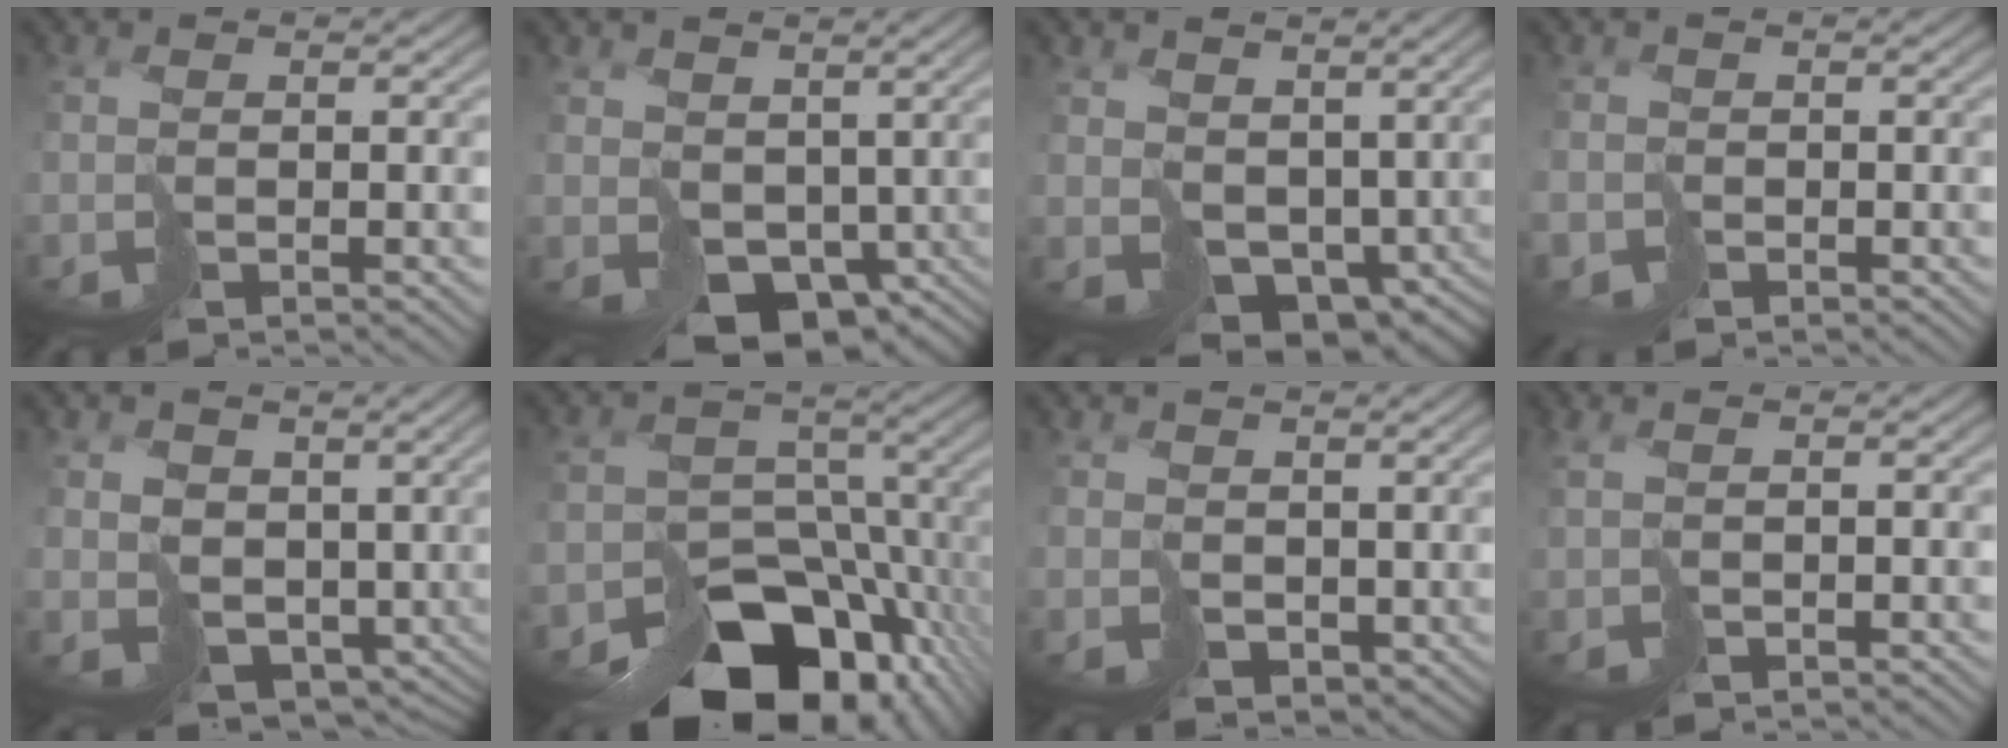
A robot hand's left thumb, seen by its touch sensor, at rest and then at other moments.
{"total": 7.9, "force": [-0.3, 6.1, 5.0], "torque": [-0.100, -0.033, 0.012]}
{"total": 8.5, "force": [1.5, 6.2, 5.6], "torque": [-0.128, -0.032, 0.043]}
{"total": 1.4, "force": [-1.0, 0.7, -0.6], "torque": [0.022, -0.004, -0.024]}
{"total": 8.1, "force": [0.9, 6.4, 4.9], "torque": [-0.109, -0.030, 0.024]}
{"total": 14.3, "force": [-9.6, 8.9, 5.9], "torque": [-0.097, -0.031, -0.126]}
{"total": 2.8, "force": [1.5, 2.1, 1.2], "torque": [-0.035, -0.014, 0.033]}
{"total": 1.1, "force": [0.3, 0.5, 1.0], "torque": [-0.030, -0.001, 0.008]}